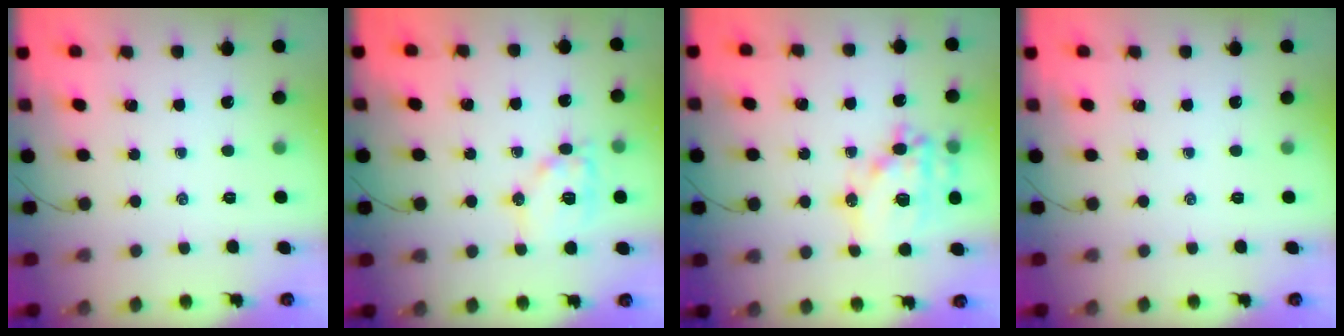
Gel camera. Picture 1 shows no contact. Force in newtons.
{"total": 11.8, "press": 11.8, "slide": 0.7}
{"total": 17.6, "press": 17.2, "slide": 3.4}
{"total": 0.0}